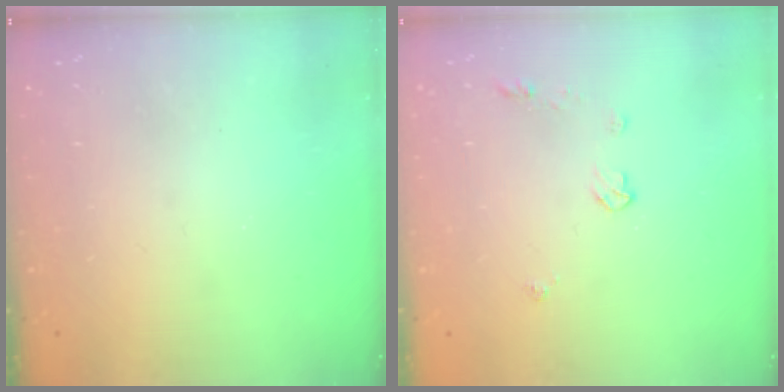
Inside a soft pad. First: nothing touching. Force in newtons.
{"total": 4.0, "press": 3.9, "slide": 0.7}